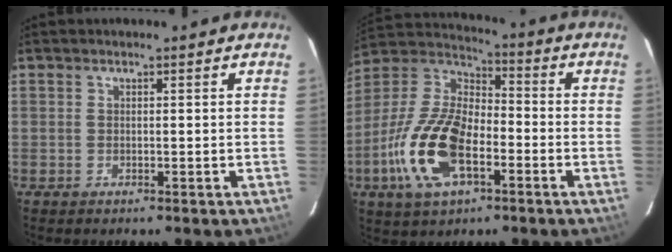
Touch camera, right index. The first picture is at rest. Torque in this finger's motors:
{"motor_torque": [1.51, -0.63, 0.45, 0.21]}